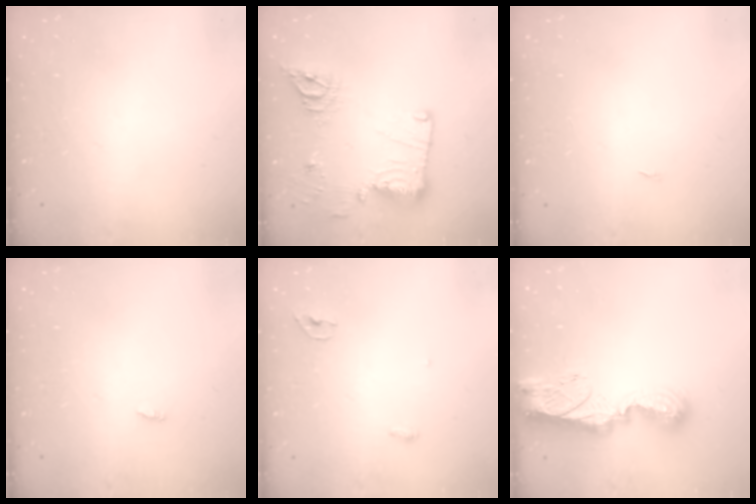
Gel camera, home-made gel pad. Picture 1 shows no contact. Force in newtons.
{"total": 17.4, "press": 17.2, "slide": 2.7}
{"total": 4.0, "press": 1.3, "slide": 3.7}
{"total": 1.8, "press": 1.8, "slide": 0.2}
{"total": 6.4, "press": 4.1, "slide": 4.9}
{"total": 11.3, "press": 11.2, "slide": 1.0}